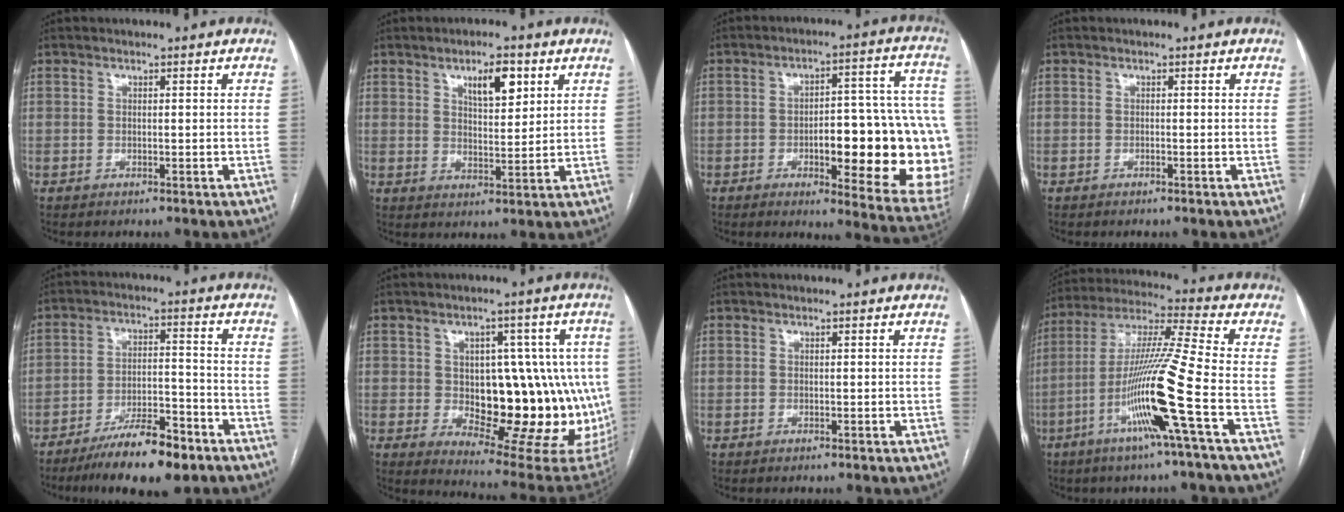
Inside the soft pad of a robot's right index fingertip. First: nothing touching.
{"total": 6.4, "force": [3.3, 2.2, 5.0], "torque": [-0.082, 0.003, 0.056]}
{"total": 23.5, "force": [-4.2, 6.0, 22.3], "torque": [-0.200, 0.028, -0.034]}
{"total": 0.0}
{"total": 11.7, "force": [-8.3, 2.7, 7.8], "torque": [-0.126, -0.004, -0.137]}
{"total": 20.9, "force": [-1.7, 10.3, 18.1], "torque": [-0.182, 0.019, 0.005]}
{"total": 0.0}
{"total": 15.8, "force": [-5.7, -2.0, 14.6], "torque": [-0.286, -0.013, -0.113]}